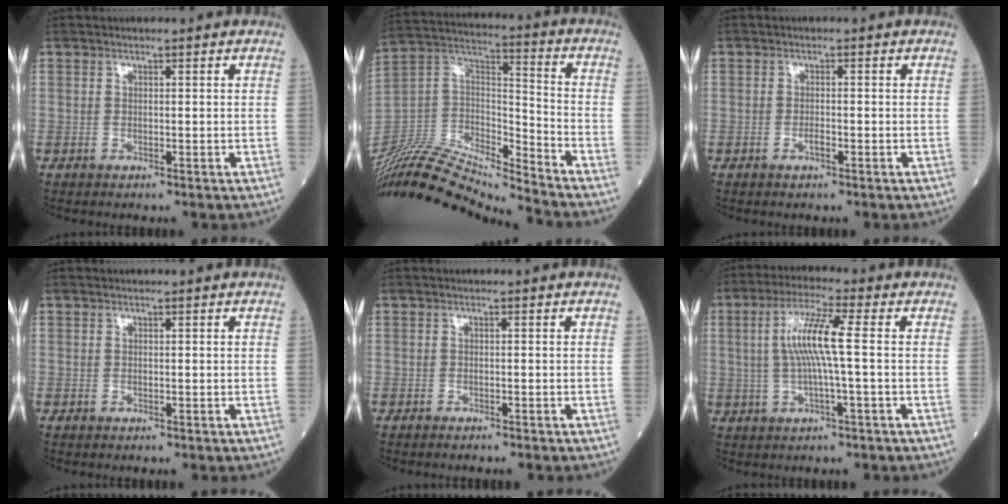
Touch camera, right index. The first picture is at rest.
{"total": 21.7, "force": [-20.5, 0.4, 7.0], "torque": [-0.154, 0.016, -0.370]}
{"total": 1.1, "force": [-0.6, 0.2, 0.9], "torque": [-0.020, 0.002, -0.009]}
{"total": 0.0}
{"total": 1.8, "force": [-1.6, -0.1, 0.8], "torque": [-0.012, -0.001, -0.019]}
{"total": 7.8, "force": [0.6, 0.1, 7.8], "torque": [-0.157, 0.013, 0.008]}